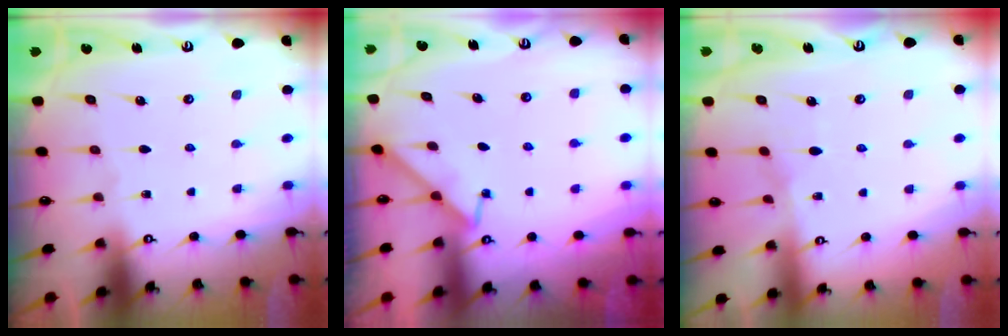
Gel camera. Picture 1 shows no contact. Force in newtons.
{"total": 3.0, "press": 3.0, "slide": 0.5}
{"total": 5.0, "press": 5.0, "slide": 0.2}